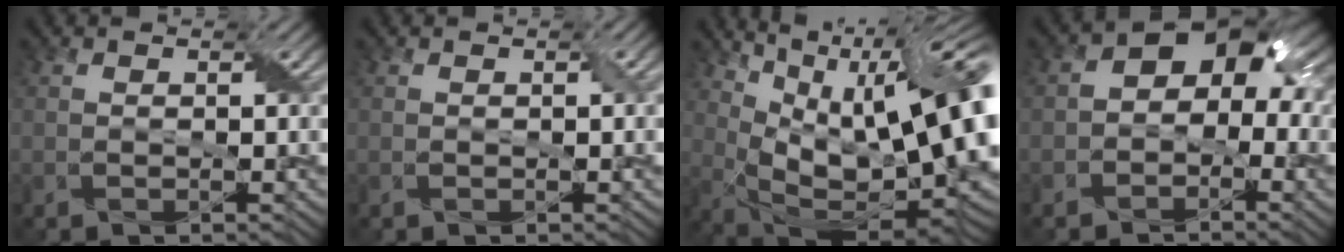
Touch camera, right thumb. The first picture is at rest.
{"total": 0.7, "force": [0.0, 0.2, 0.7], "torque": [-0.013, 0.002, 0.002]}
{"total": 19.4, "force": [5.9, 7.5, 16.9], "torque": [-0.254, 0.017, 0.104]}
{"total": 7.7, "force": [-0.8, 5.4, 5.4], "torque": [-0.065, 0.013, -0.035]}